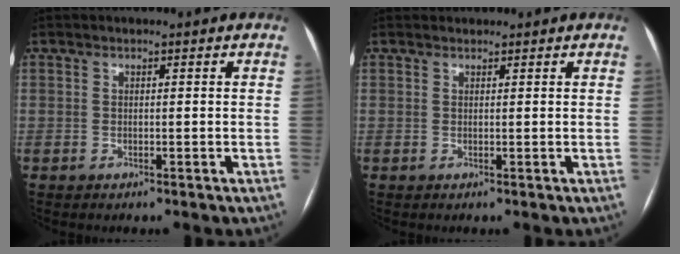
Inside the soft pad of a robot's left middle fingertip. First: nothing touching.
{"total": 0.8, "force": [0.8, 0.3, -0.1], "torque": [-0.003, 0.013, 0.014]}